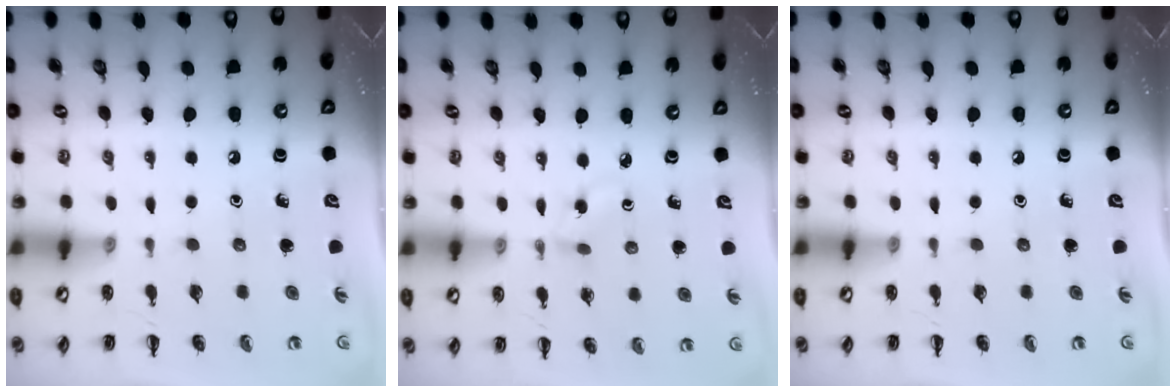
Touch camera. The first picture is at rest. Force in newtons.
{"total": 2.6, "press": 2.4, "slide": 1.0}
{"total": 0.0}